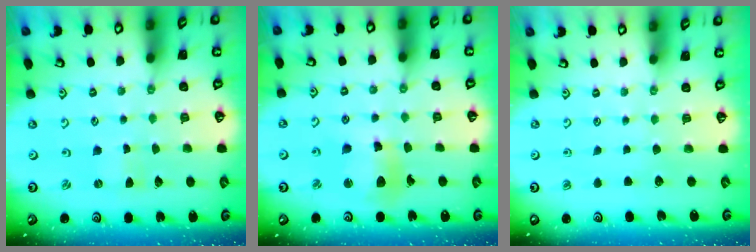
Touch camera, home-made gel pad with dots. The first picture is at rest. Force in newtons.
{"total": 10.6, "press": 10.4, "slide": 1.8}
{"total": 0.0}